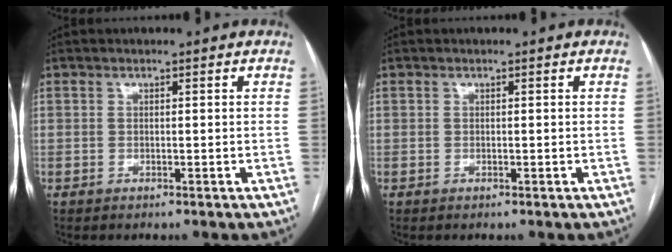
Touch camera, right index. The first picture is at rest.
{"total": 0.0}